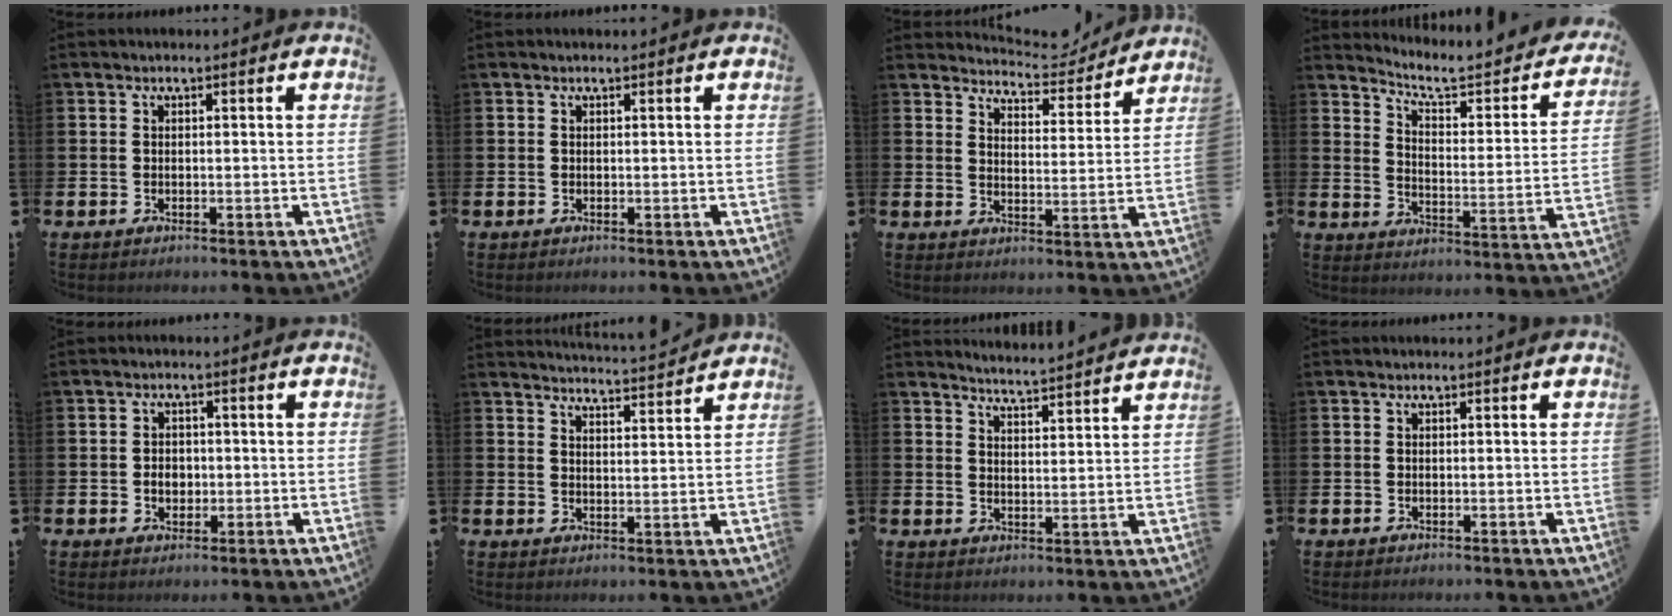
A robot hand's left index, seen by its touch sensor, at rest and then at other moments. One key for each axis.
{"total": 0.0}
{"total": 5.5, "fx": 5.4, "fy": 0.9, "fz": 0.4, "tx": -0.018, "ty": -0.039, "tz": 0.093}
{"total": 5.8, "fx": 5.0, "fy": 1.4, "fz": 2.7, "tx": -0.074, "ty": -0.038, "tz": 0.077}
{"total": 2.5, "fx": -0.3, "fy": 2.0, "fz": 1.5, "tx": -0.013, "ty": -0.001, "tz": -0.013}
{"total": 4.4, "fx": 4.4, "fy": -0.5, "fz": 0.1, "tx": -0.012, "ty": -0.034, "tz": 0.075}
{"total": 4.7, "fx": 4.6, "fy": -0.5, "fz": -0.1, "tx": -0.010, "ty": -0.036, "tz": 0.081}
{"total": 0.0}